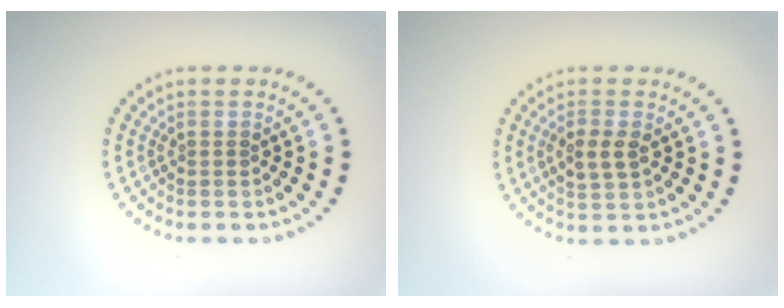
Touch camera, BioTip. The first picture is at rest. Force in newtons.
{"total": 2.4, "press": 2.4, "slide": 0.2}